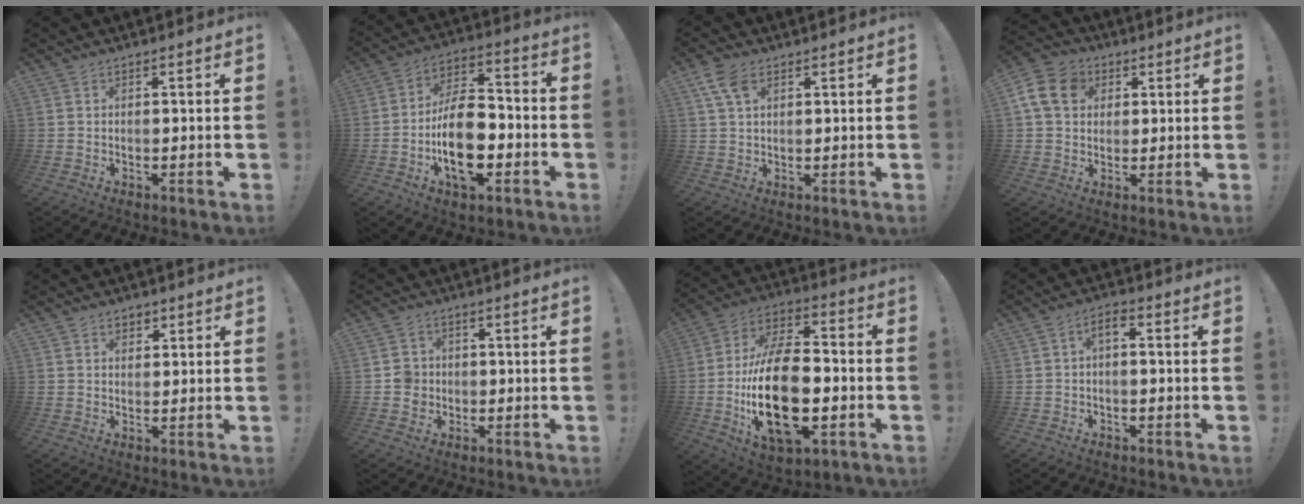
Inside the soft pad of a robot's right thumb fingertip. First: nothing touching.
{"total": 17.9, "force": [-5.4, 9.8, 14.0], "torque": [-0.260, 0.028, -0.088]}
{"total": 6.2, "force": [2.9, 3.6, 4.1], "torque": [-0.079, -0.002, 0.059]}
{"total": 12.5, "force": [3.4, 10.1, 6.6], "torque": [-0.117, 0.001, 0.070]}
{"total": 2.7, "force": [1.6, 1.9, 1.1], "torque": [-0.010, -0.003, 0.026]}
{"total": 4.9, "force": [-0.5, 4.6, 1.3], "torque": [-0.010, 0.007, -0.009]}
{"total": 25.8, "force": [-5.0, 14.1, 21.0], "torque": [-0.414, 0.020, -0.077]}
{"total": 3.4, "force": [-0.6, 1.3, 3.1], "torque": [-0.060, 0.009, -0.010]}